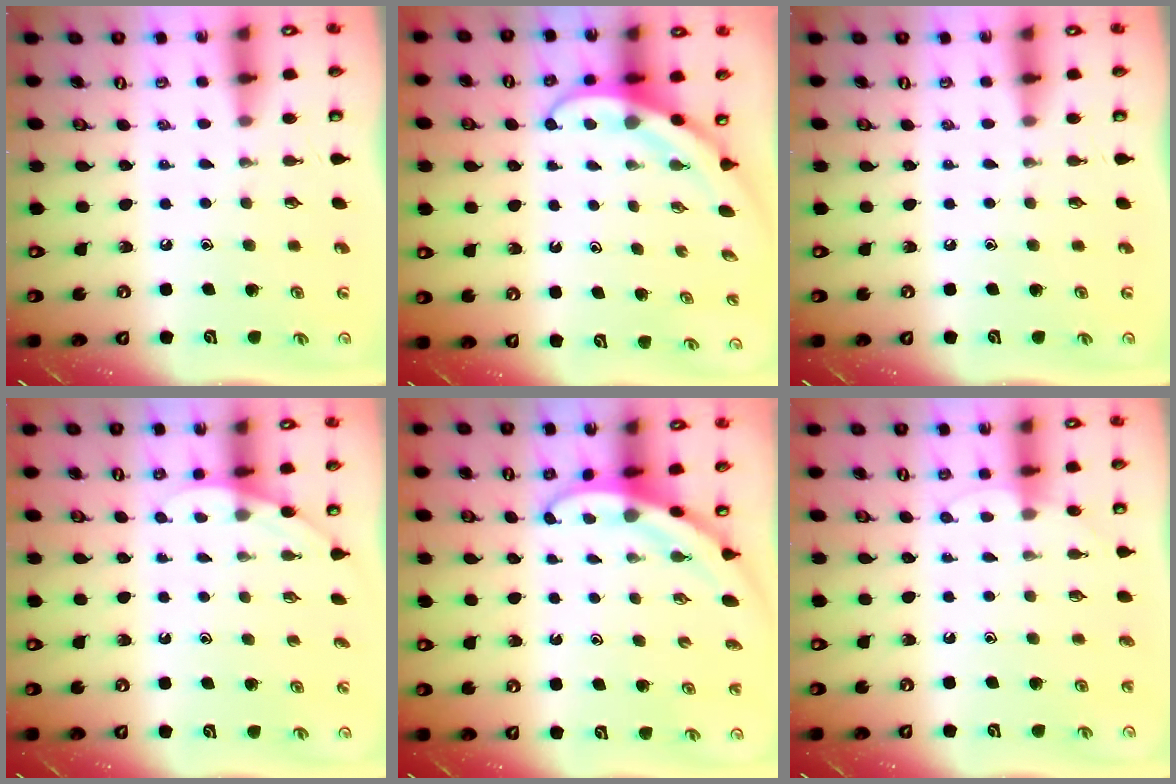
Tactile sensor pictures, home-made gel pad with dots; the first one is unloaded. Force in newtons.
{"total": 3.9, "press": 3.9, "slide": 0.3}
{"total": 0.0}
{"total": 2.6, "press": 2.6, "slide": 0.2}
{"total": 3.1, "press": 3.1, "slide": 0.1}
{"total": 3.7, "press": 3.7, "slide": 0.3}